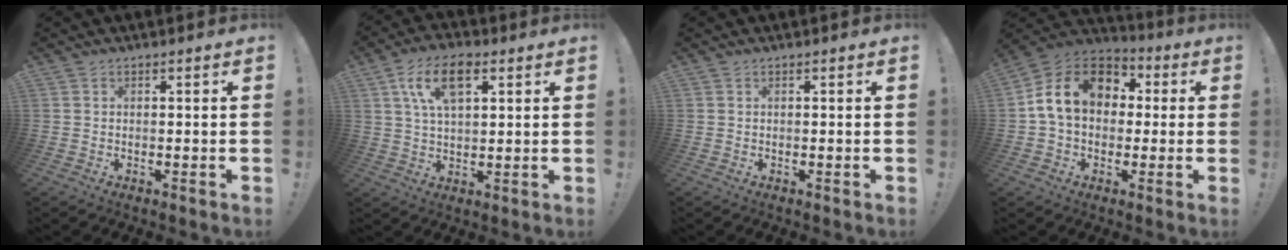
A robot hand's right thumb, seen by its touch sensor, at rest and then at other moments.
{"total": 11.5, "force": [4.6, 5.8, 8.8], "torque": [-0.147, 0.006, 0.085]}
{"total": 0.0}
{"total": 15.6, "force": [3.4, 11.5, 10.0], "torque": [-0.159, 0.008, 0.066]}